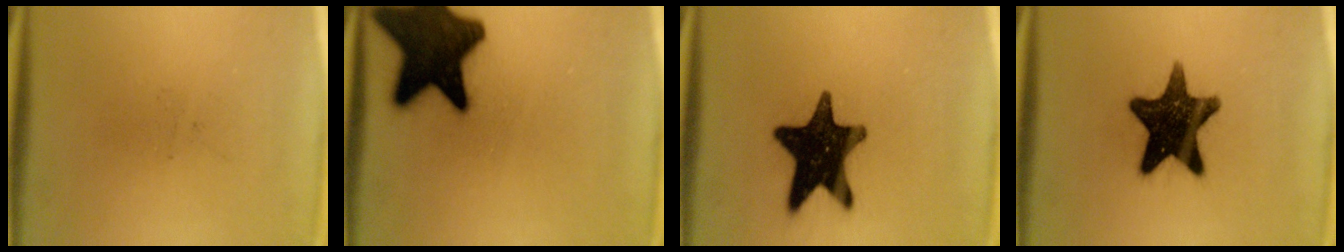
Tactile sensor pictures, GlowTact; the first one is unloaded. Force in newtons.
{"total": 17.2}
{"total": 16.5}
{"total": 14.9}